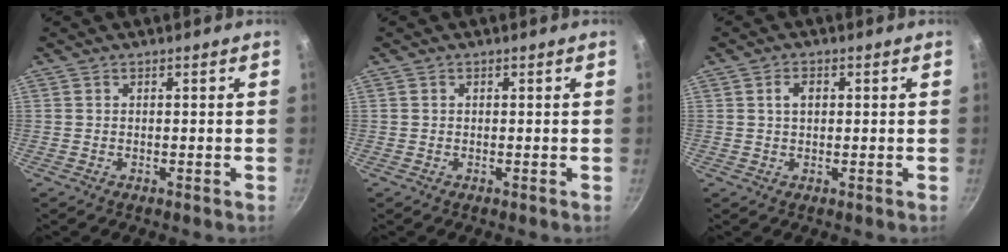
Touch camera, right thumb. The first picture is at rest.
{"total": 0.0}
{"total": 2.9, "force": [0.7, 1.9, 2.1], "torque": [-0.025, 0.004, 0.010]}